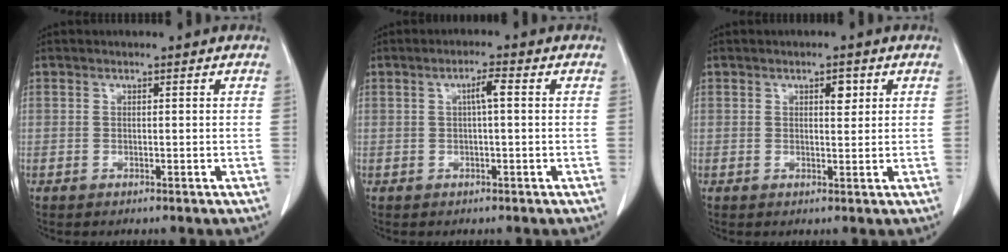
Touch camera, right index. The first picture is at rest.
{"total": 2.5, "force": [0.4, 0.3, 2.4], "torque": [-0.042, 0.005, 0.007]}
{"total": 2.1, "force": [0.9, 0.9, 1.7], "torque": [-0.024, -0.002, 0.014]}